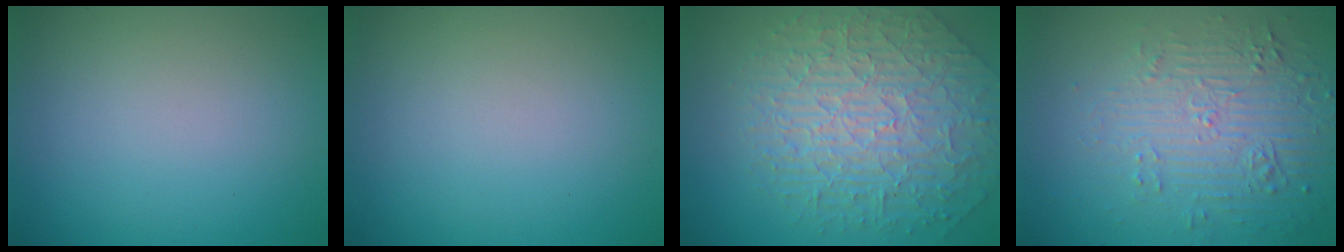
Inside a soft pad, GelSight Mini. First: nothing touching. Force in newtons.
{"total": 0.0}
{"total": 7.2, "press": 5.8, "slide": 4.2}
{"total": 5.8, "press": 3.7, "slide": 4.4}